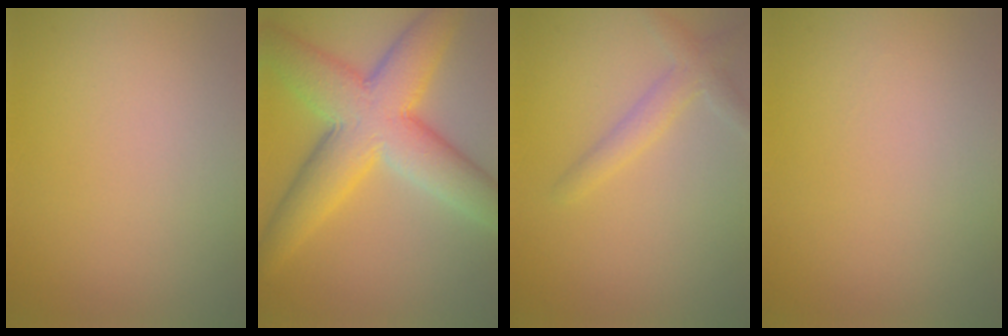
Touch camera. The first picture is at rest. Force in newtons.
{"total": 10.0, "press": 10.0, "slide": 0.2}
{"total": 2.3, "press": 2.3, "slide": 0.0}
{"total": 0.0}